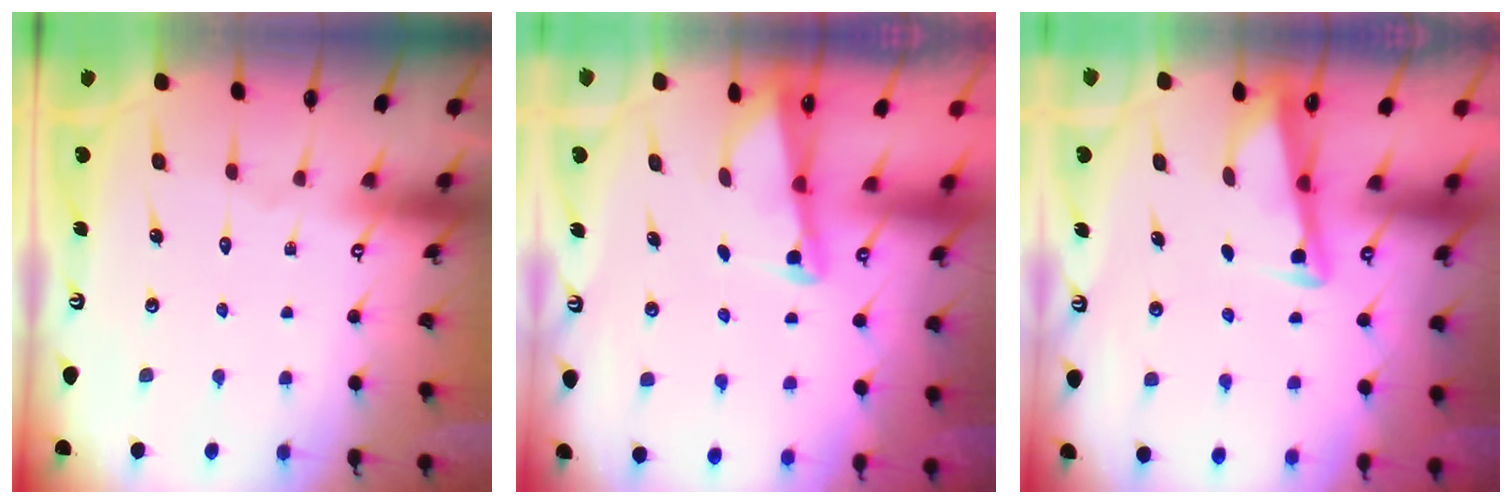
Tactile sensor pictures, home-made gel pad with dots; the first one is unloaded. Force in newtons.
{"total": 2.2, "press": 2.2, "slide": 0.3}
{"total": 3.3, "press": 3.3, "slide": 0.4}